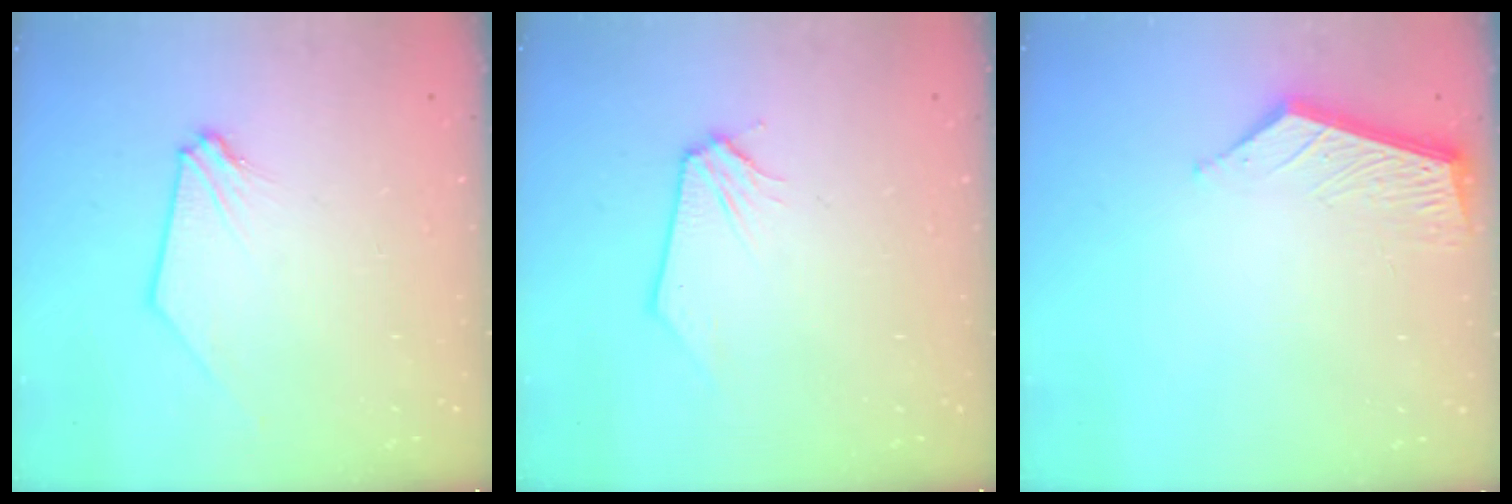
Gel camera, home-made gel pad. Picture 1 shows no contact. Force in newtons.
{"total": 0.0}
{"total": 6.3, "press": 6.3, "slide": 0.6}